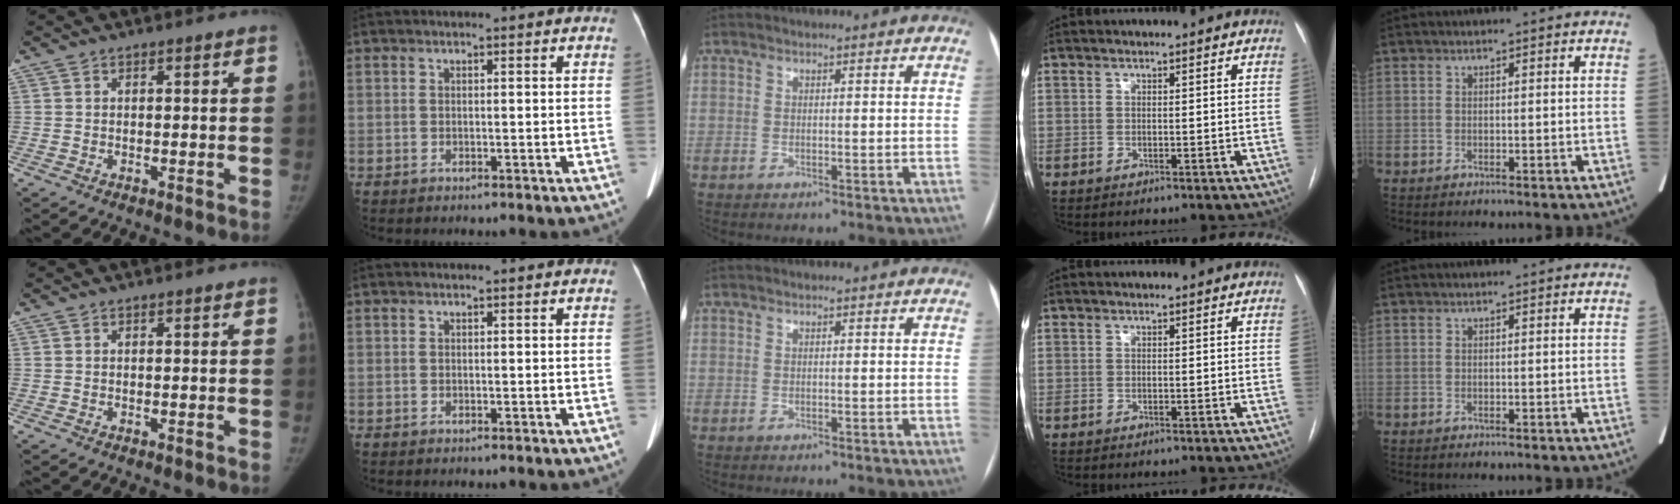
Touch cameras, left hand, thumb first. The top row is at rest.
{}